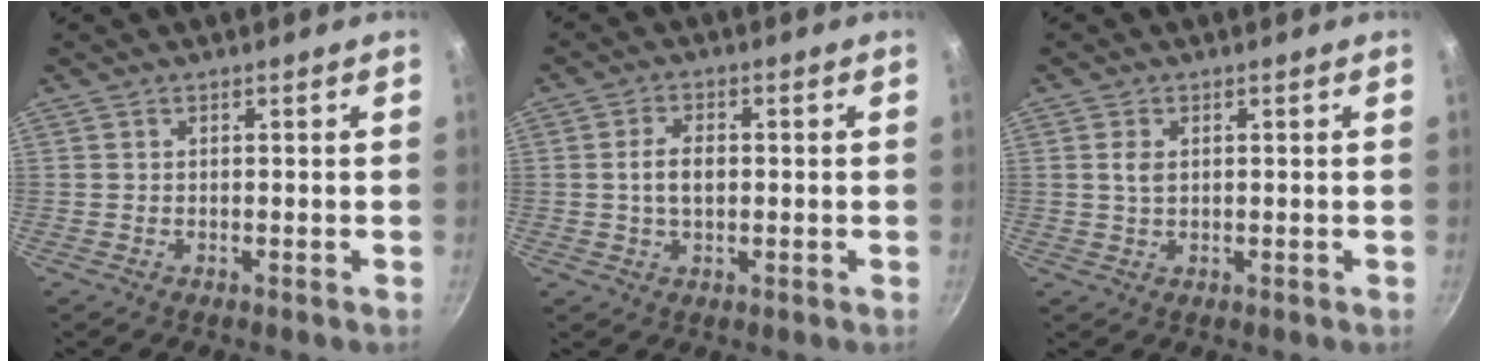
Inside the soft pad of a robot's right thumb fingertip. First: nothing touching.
{"total": 4.9, "force": [0.1, 2.9, 3.9], "torque": [-0.061, 0.009, -0.003]}
{"total": 2.3, "force": [0.5, 1.4, 1.8], "torque": [-0.033, -0.002, 0.011]}